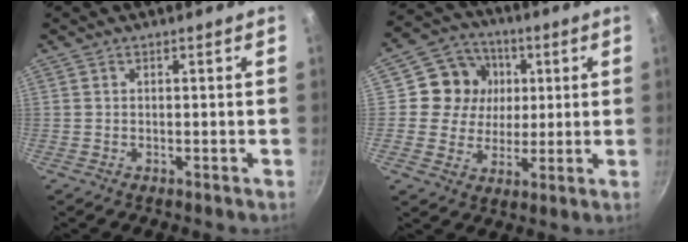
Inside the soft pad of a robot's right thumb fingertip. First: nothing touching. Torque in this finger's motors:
{"motor_torque": [0.29, 1.86, 0.46, -0.28, 0.01]}